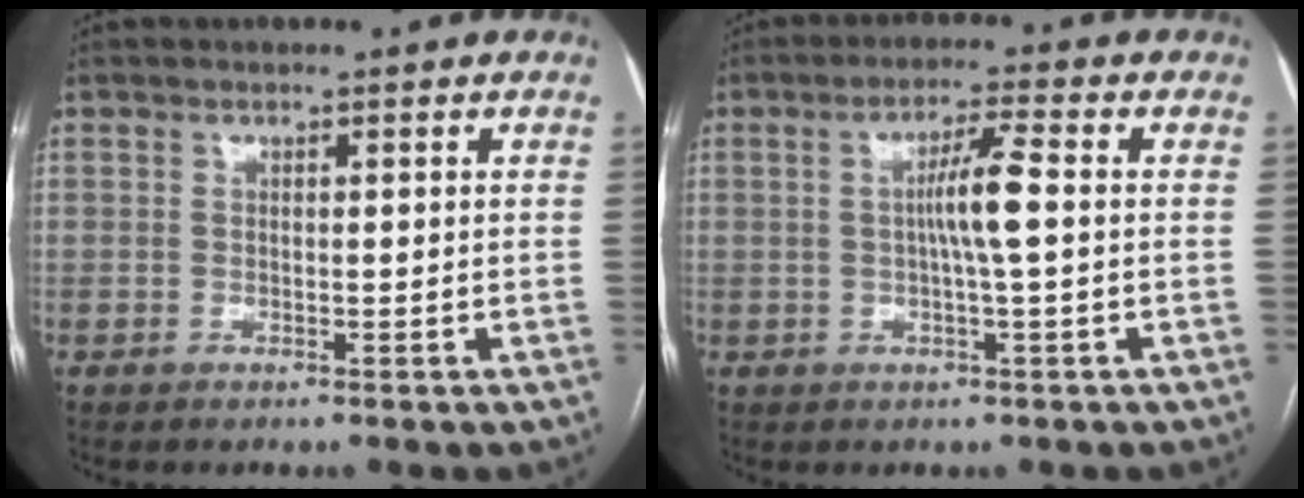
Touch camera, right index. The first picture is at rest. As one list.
[{"total": 5.5, "force": [0.1, -0.3, 5.5], "torque": [-0.100, 0.005, 0.001]}]